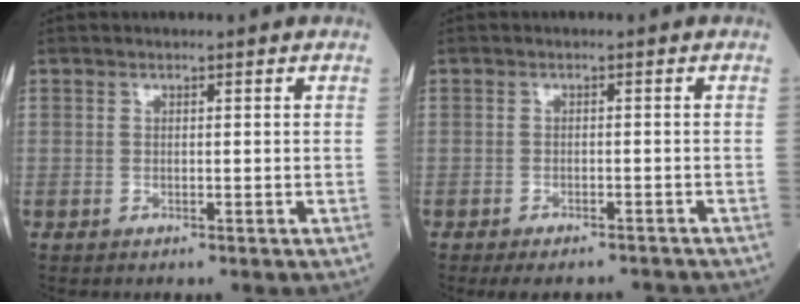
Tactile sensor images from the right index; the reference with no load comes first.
{"total": 6.2, "force": [-5.6, 1.8, 1.8], "torque": [-0.019, -0.007, -0.070]}